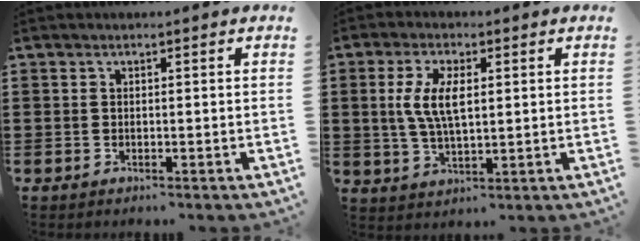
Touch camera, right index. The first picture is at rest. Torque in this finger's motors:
{"motor_torque": [0.60, -0.37, 0.29, 0.13]}